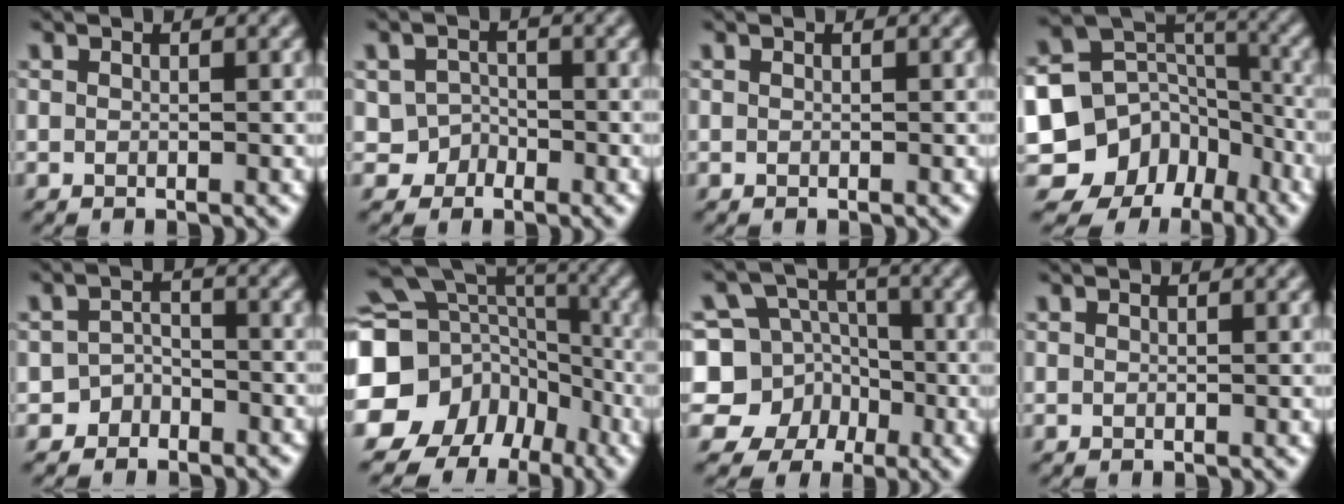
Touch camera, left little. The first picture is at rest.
{"total": 2.6, "force": [-1.3, 2.1, 0.6], "torque": [0.003, 0.010, -0.028]}
{"total": 0.0}
{"total": 11.1, "force": [-6.1, 8.6, 3.6], "torque": [-0.084, 0.022, -0.111]}
{"total": 3.2, "force": [-2.6, 1.8, -0.1], "torque": [0.022, 0.010, -0.046]}
{"total": 17.7, "force": [-6.5, 15.3, 6.1], "torque": [-0.142, -0.008, -0.130]}
{"total": 9.8, "force": [-3.3, 8.9, 2.4], "torque": [-0.048, 0.013, -0.081]}
{"total": 0.0}